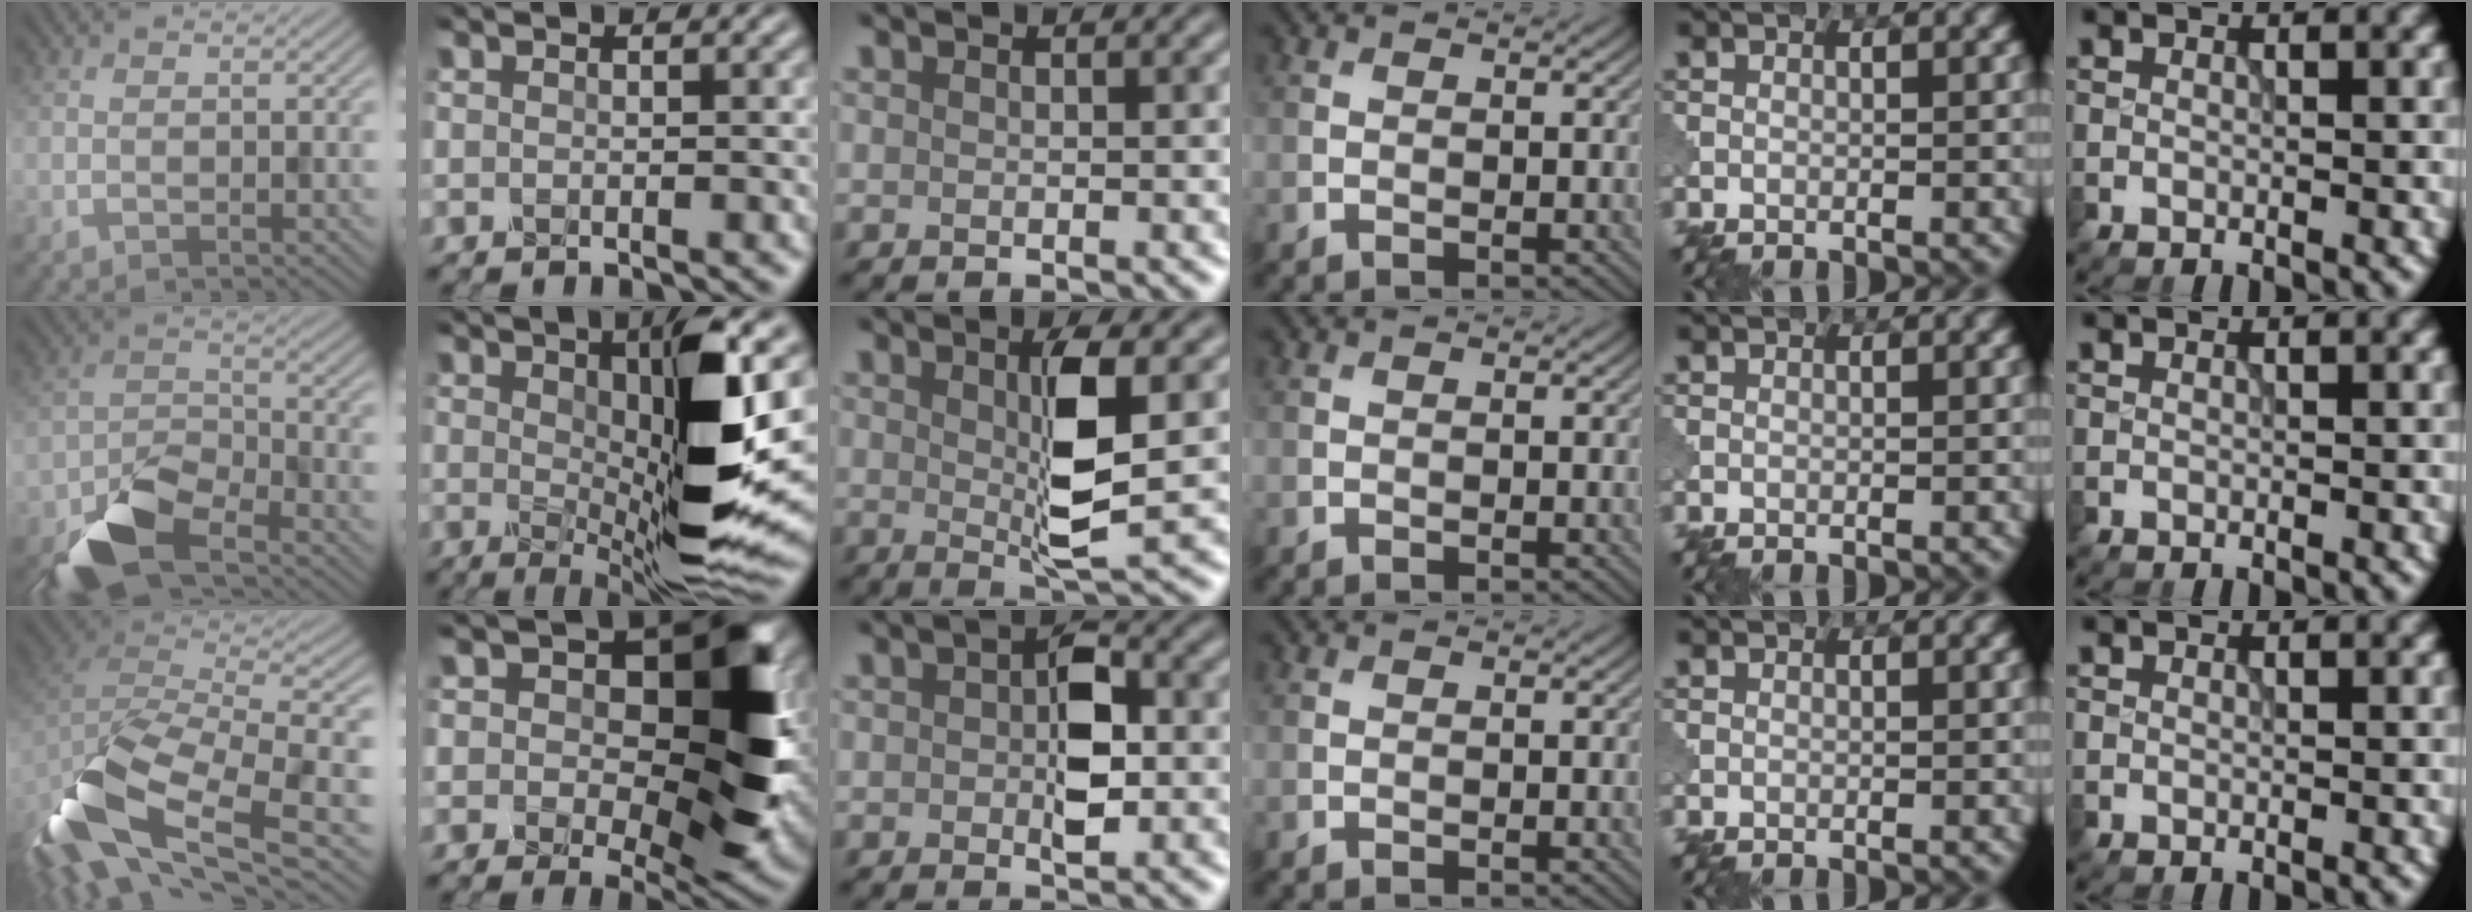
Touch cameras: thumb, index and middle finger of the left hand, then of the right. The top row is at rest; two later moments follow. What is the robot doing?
{"motion": "disassemble", "object": "pitcher"}